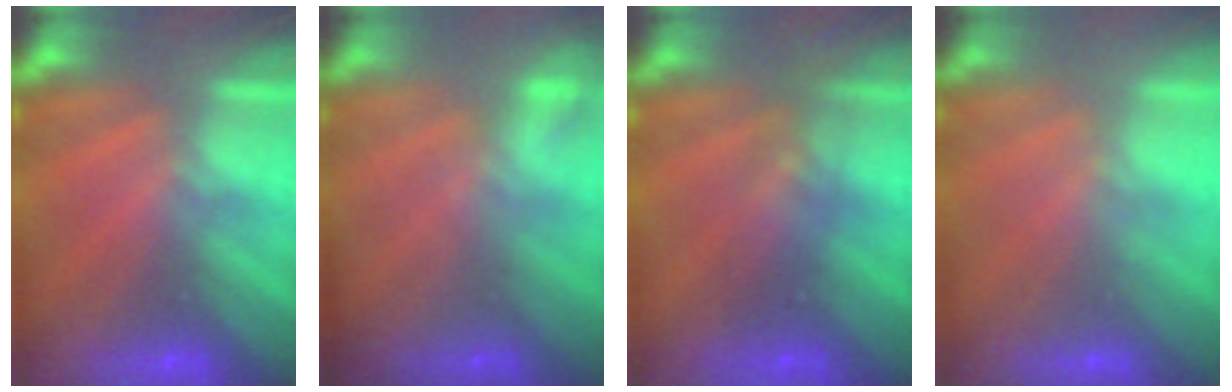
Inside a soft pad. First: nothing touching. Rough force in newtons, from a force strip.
{"total": 1.9}
{"total": 2.9}
{"total": 2.2}